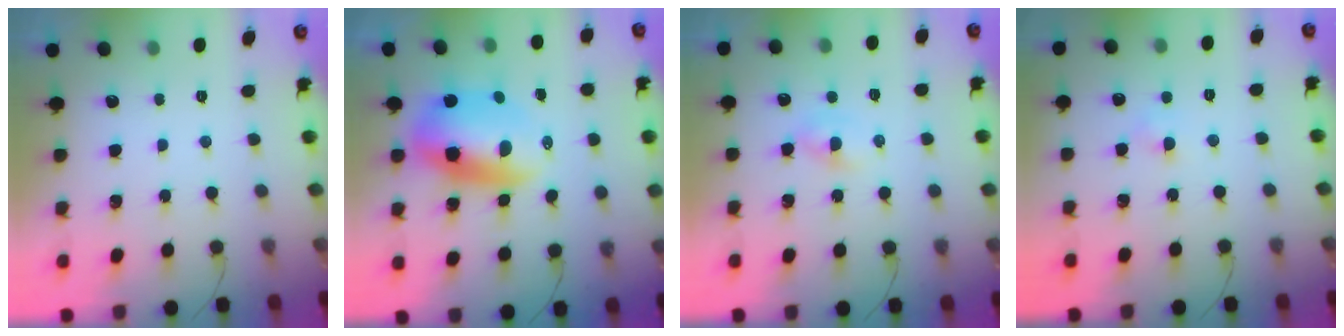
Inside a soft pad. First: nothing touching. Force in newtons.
{"total": 11.0, "press": 10.6, "slide": 2.7}
{"total": 2.7, "press": 2.5, "slide": 0.9}
{"total": 2.9, "press": 2.7, "slide": 1.1}